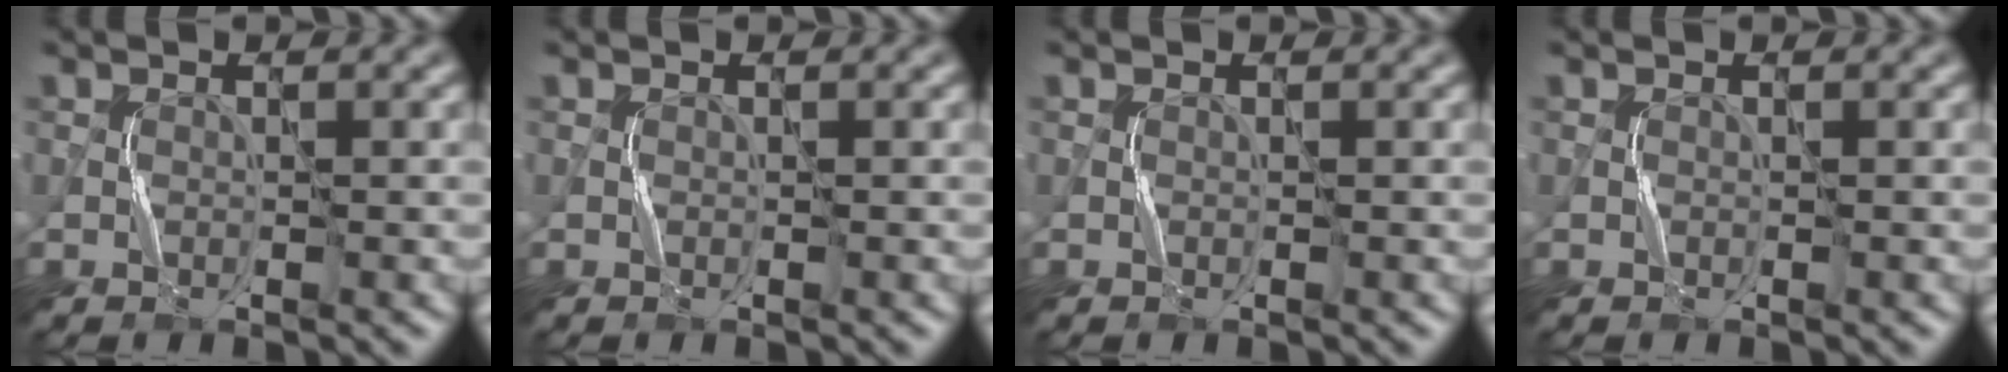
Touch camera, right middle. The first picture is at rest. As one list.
[{"total": 0.0}, {"total": 0.0}, {"total": 0.0}]